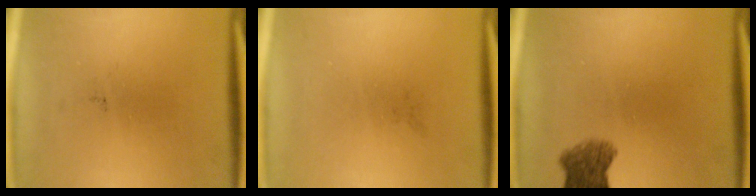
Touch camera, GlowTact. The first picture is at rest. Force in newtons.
{"total": 0.0}
{"total": 4.9}